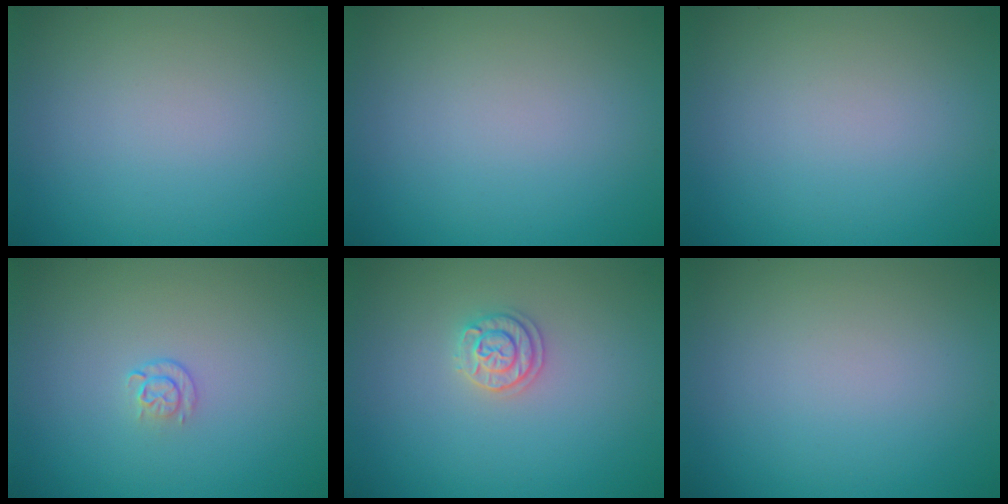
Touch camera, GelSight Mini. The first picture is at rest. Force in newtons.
{"total": 0.0}
{"total": 0.0}
{"total": 1.1, "press": 0.6, "slide": 0.9}
{"total": 1.9, "press": 1.9, "slide": 0.2}
{"total": 0.0}